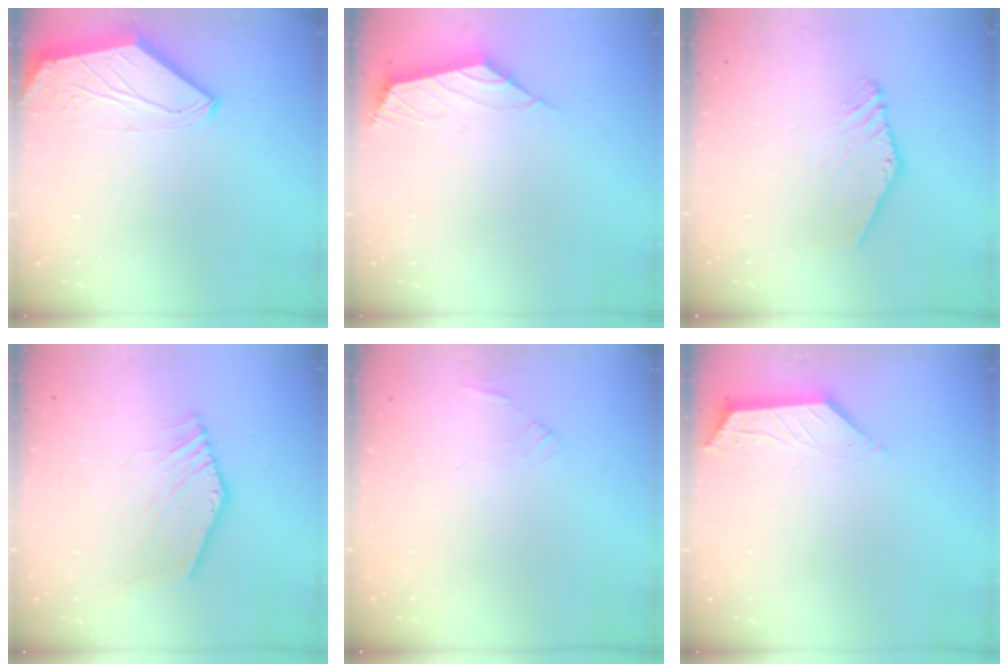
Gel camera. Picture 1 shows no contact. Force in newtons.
{"total": 2.5, "press": 2.4, "slide": 0.7}
{"total": 1.5, "press": 1.5, "slide": 0.2}
{"total": 0.5, "press": 0.2, "slide": 0.5}
{"total": 1.0, "press": 0.9, "slide": 0.4}
{"total": 2.9, "press": 2.8, "slide": 0.5}